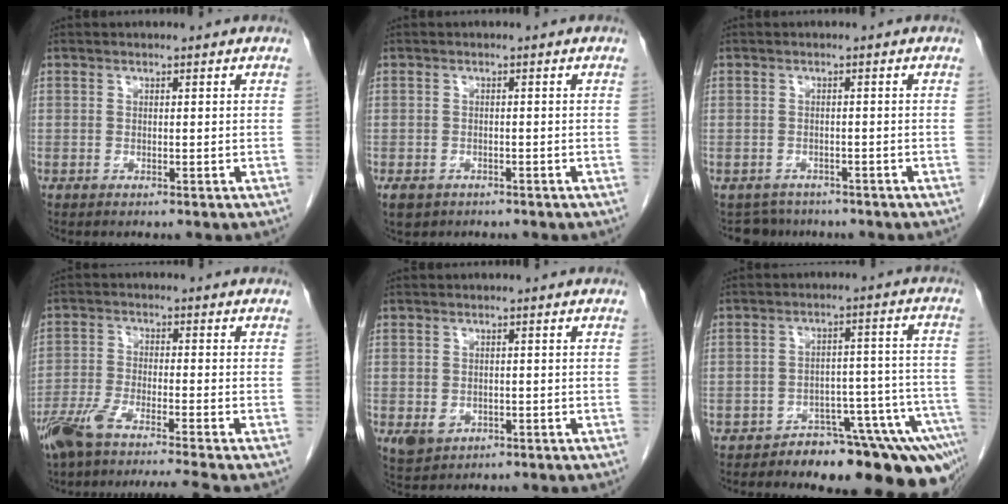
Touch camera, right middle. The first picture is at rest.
{"total": 3.2, "force": [-2.2, 2.1, 1.0], "torque": [-0.020, -0.001, -0.030]}
{"total": 3.1, "force": [-2.6, 1.6, -0.5], "torque": [0.003, 0.000, -0.041]}
{"total": 10.8, "force": [-9.0, -0.6, 6.0], "torque": [-0.103, -0.022, -0.151]}
{"total": 3.2, "force": [-1.0, 2.7, 1.6], "torque": [-0.027, -0.003, -0.002]}
{"total": 15.0, "force": [-12.1, 3.3, 8.1], "torque": [-0.012, 0.047, -0.159]}